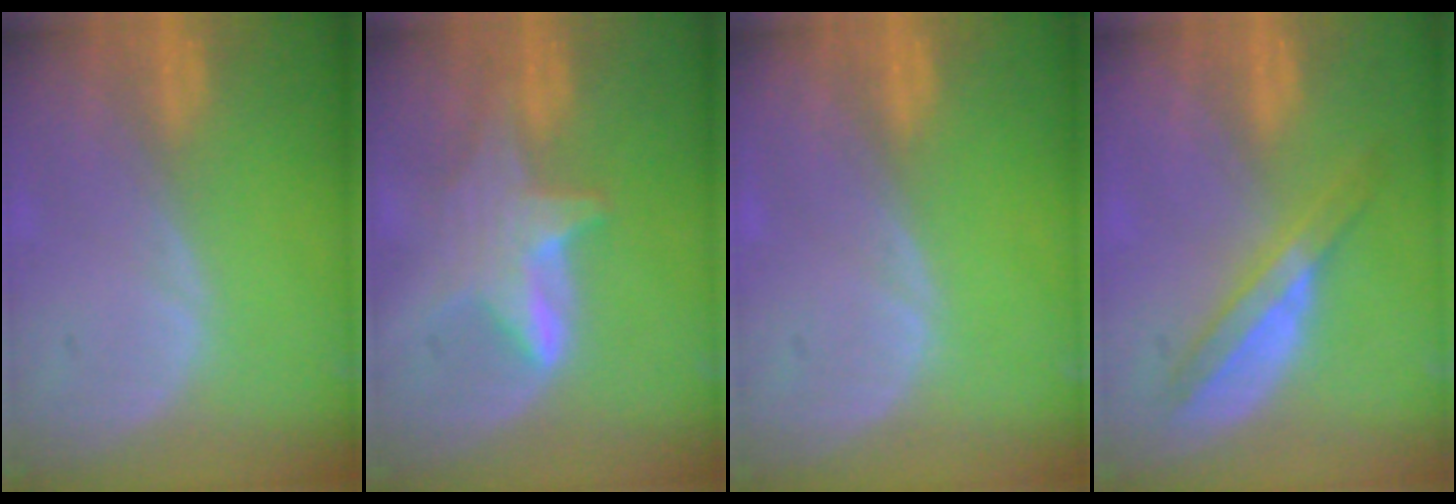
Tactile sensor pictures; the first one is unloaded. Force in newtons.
{"total": 5.9, "press": 5.8, "slide": 0.8}
{"total": 0.0}
{"total": 5.8, "press": 5.3, "slide": 2.2}